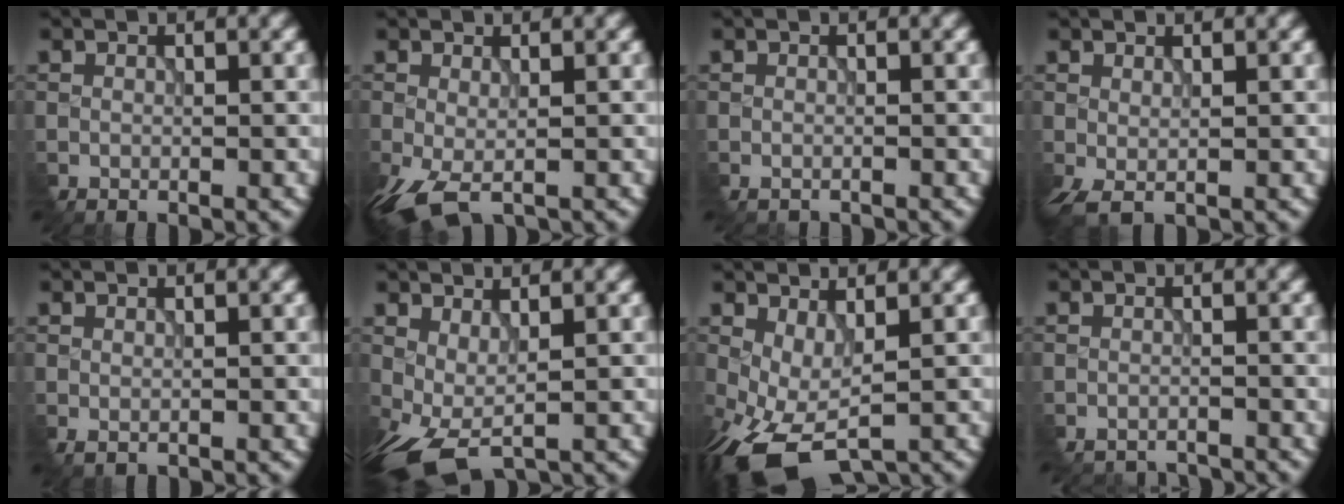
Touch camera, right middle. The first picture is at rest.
{"total": 3.8, "force": [-1.5, 1.8, 3.0], "torque": [-0.080, -0.003, -0.029]}
{"total": 0.6, "force": [-0.6, 0.1, 0.1], "torque": [-0.008, -0.007, -0.008]}
{"total": 2.0, "force": [0.0, 1.0, 1.7], "torque": [-0.047, -0.003, 0.002]}
{"total": 0.0}
{"total": 4.2, "force": [-0.9, 1.9, 3.6], "torque": [-0.091, -0.005, -0.015]}
{"total": 6.7, "force": [-2.3, 3.3, 5.4], "torque": [-0.131, -0.011, -0.035]}
{"total": 4.1, "force": [-4.0, 0.3, 0.4], "torque": [-0.016, -0.008, -0.058]}